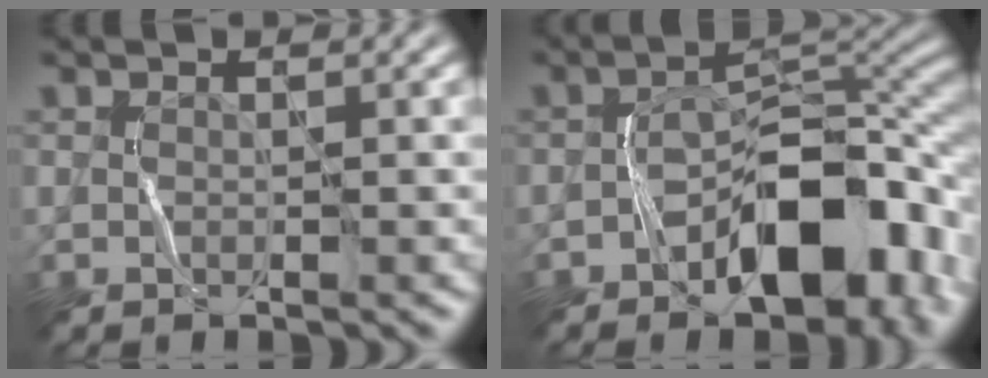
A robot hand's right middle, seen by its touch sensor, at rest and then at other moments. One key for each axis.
{"total": 9.6, "fx": -4.3, "fy": 4.9, "fz": 7.0, "tx": -0.086, "ty": 0.031, "tz": -0.076}